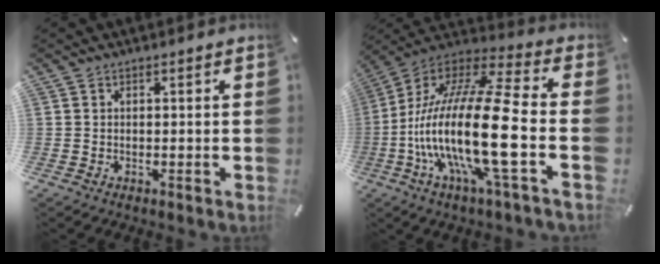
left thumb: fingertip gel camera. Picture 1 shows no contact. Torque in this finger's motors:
{"motor_torque": [1.61, 2.90, 2.77, 0.00, 1.05]}